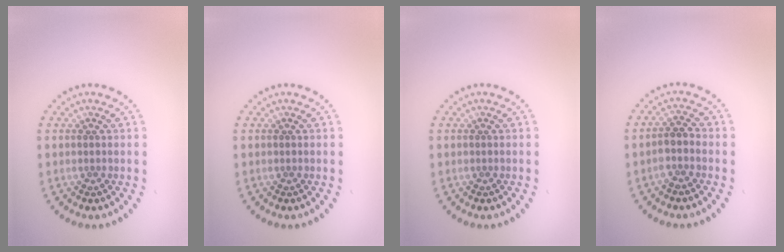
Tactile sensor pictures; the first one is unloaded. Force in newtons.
{"total": 0.0}
{"total": 0.0}
{"total": 1.9, "press": 1.6, "slide": 1.1}